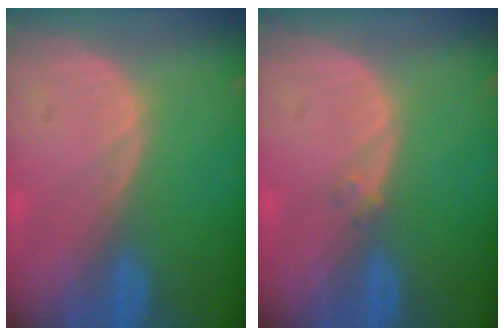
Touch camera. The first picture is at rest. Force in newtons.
{"total": 1.0, "press": 0.9, "slide": 0.4}